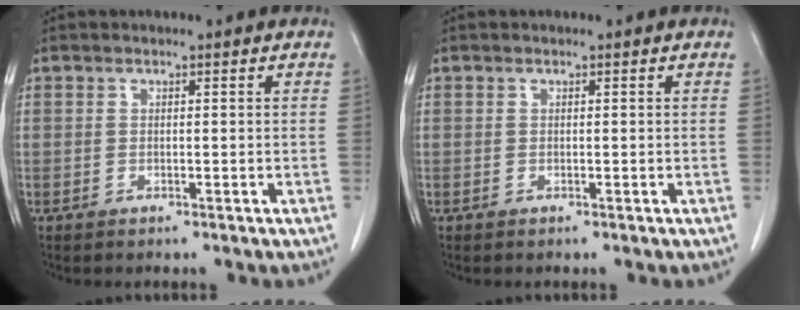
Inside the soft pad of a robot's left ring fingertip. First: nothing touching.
{"total": 0.0}